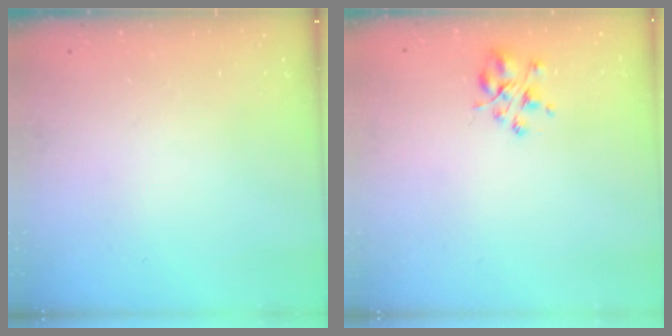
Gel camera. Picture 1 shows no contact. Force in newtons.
{"total": 3.9, "press": 3.8, "slide": 0.7}